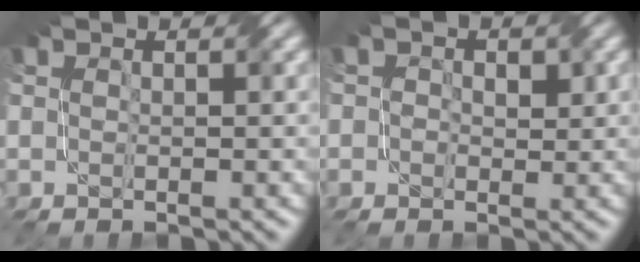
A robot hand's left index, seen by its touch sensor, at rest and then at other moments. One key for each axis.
{"total": 2.1, "fx": 0.2, "fy": 1.8, "fz": 1.0, "tx": -0.014, "ty": 0.005, "tz": 0.000}